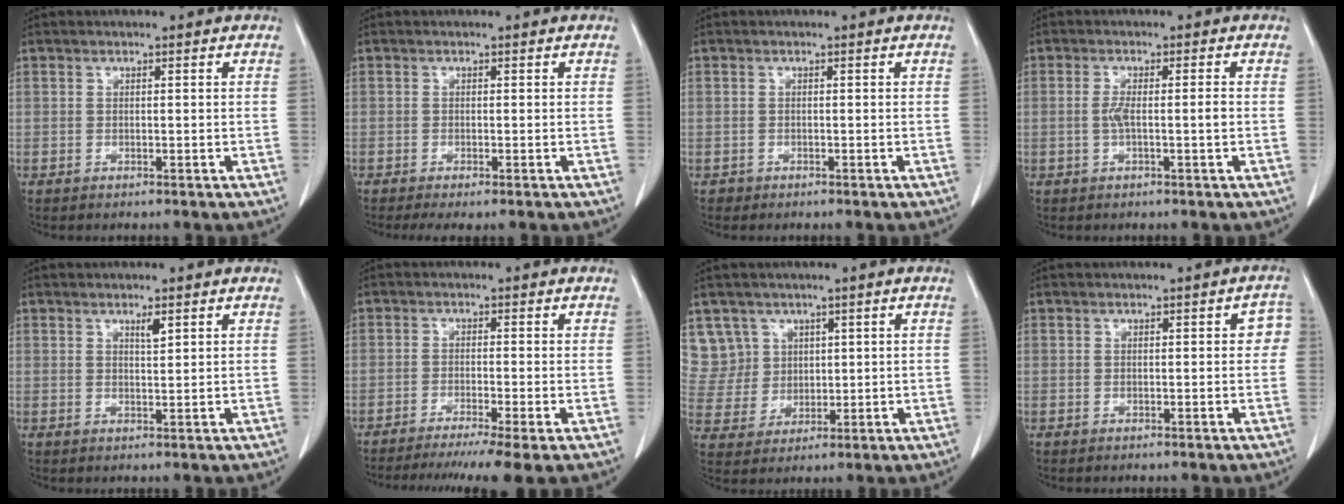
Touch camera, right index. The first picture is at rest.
{"total": 2.7, "force": [-2.0, 0.6, 1.8], "torque": [-0.028, -0.009, -0.030]}
{"total": 0.7, "force": [-0.4, 0.5, -0.2], "torque": [-0.004, 0.003, -0.010]}
{"total": 3.0, "force": [-0.5, 0.2, 3.0], "torque": [-0.058, 0.000, -0.007]}
{"total": 1.6, "force": [1.0, 0.2, 1.2], "torque": [-0.024, -0.004, 0.017]}
{"total": 8.6, "force": [-6.6, -0.8, 5.4], "torque": [-0.074, -0.019, -0.102]}
{"total": 7.7, "force": [4.1, 6.5, -0.3], "torque": [0.006, 0.017, 0.095]}
{"total": 2.4, "force": [0.4, 1.1, 2.2], "torque": [-0.012, 0.013, 0.000]}